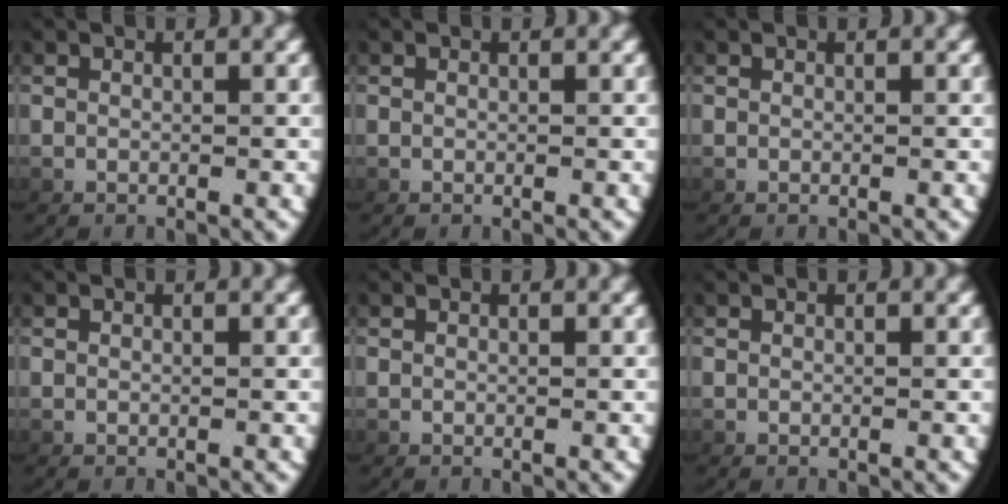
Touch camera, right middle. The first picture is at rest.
{"total": 0.0}
{"total": 0.0}
{"total": 0.0}
{"total": 0.0}
{"total": 0.0}